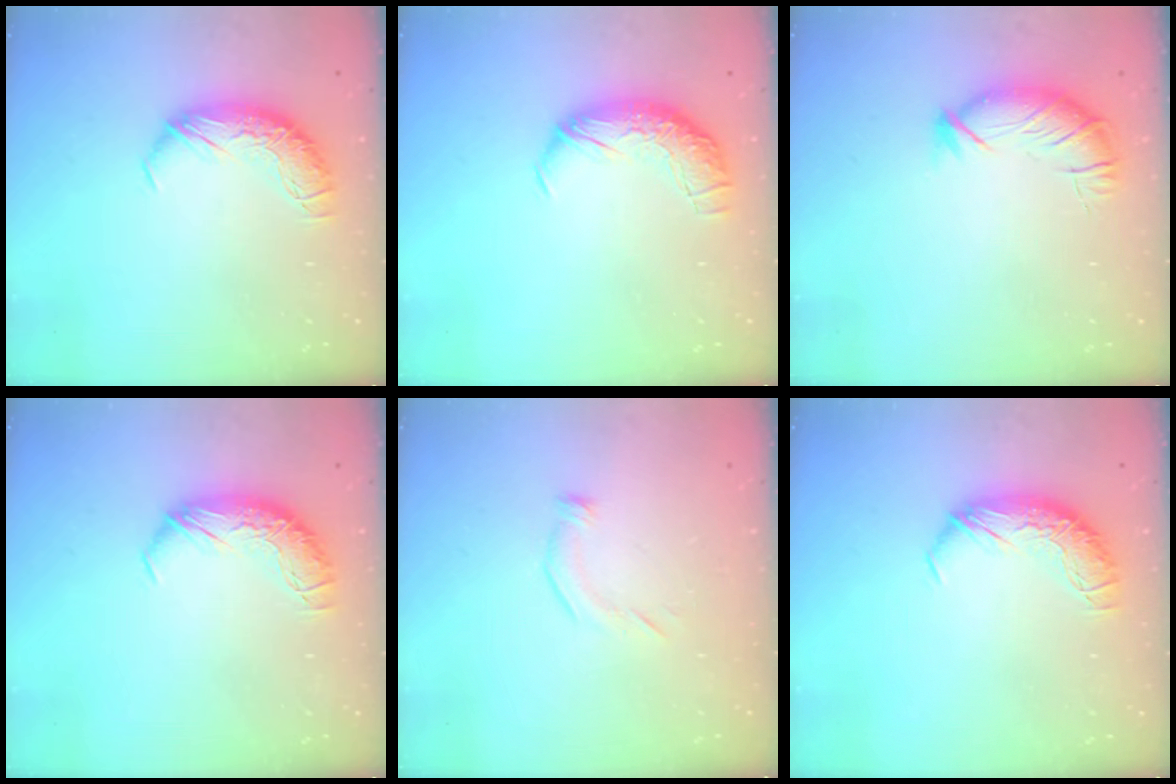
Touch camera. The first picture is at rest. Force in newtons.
{"total": 2.3, "press": 0.9, "slide": 2.1}
{"total": 3.5, "press": 3.4, "slide": 0.9}
{"total": 0.0}
{"total": 4.7, "press": 4.7, "slide": 0.5}
{"total": 0.0}